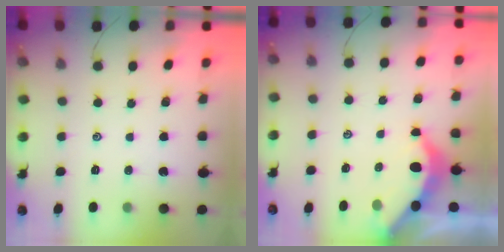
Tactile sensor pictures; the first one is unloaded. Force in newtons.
{"total": 3.6, "press": 3.6, "slide": 0.5}